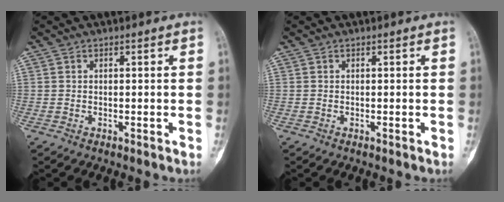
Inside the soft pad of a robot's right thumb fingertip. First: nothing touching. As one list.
[{"total": 0.0}]